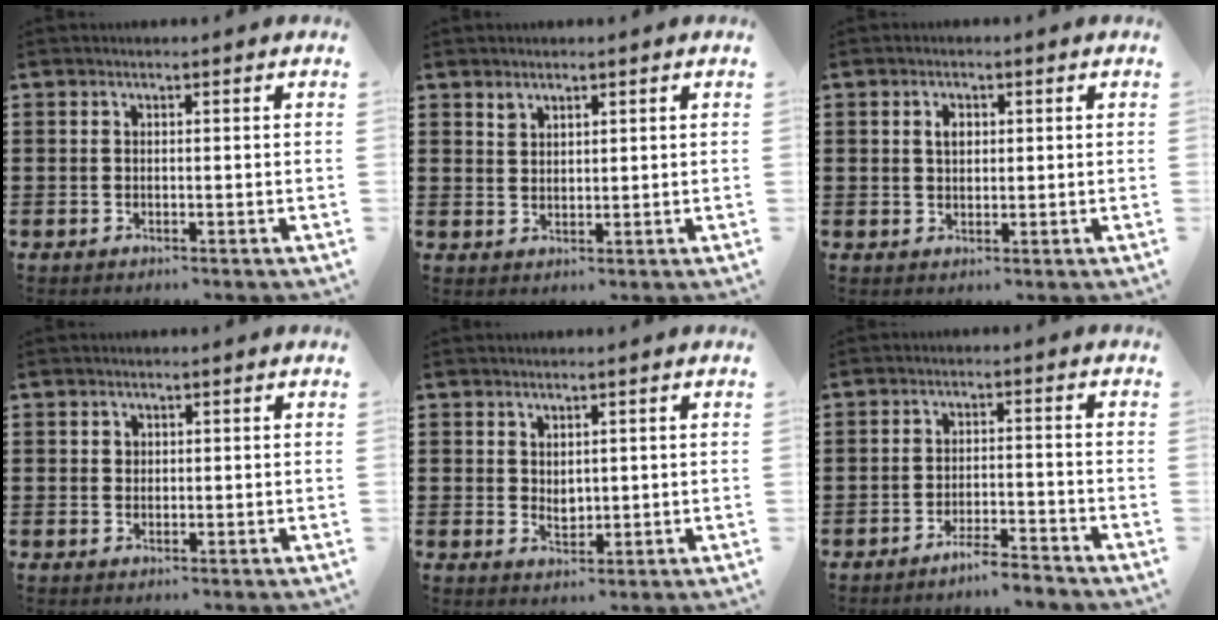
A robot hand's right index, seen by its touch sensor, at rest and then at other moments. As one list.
[{"total": 2.0, "force": [1.6, 1.0, 0.3], "torque": [-0.003, -0.002, 0.030]}, {"total": 2.1, "force": [0.5, 1.4, 1.4], "torque": [-0.032, 0.010, 0.008]}, {"total": 0.9, "force": [0.4, 0.8, 0.1], "torque": [-0.003, 0.003, 0.008]}, {"total": 1.8, "force": [1.0, 1.2, 0.9], "torque": [-0.020, 0.004, 0.020]}, {"total": 3.8, "force": [-3.6, 0.0, 1.2], "torque": [-0.020, 0.002, -0.071]}]